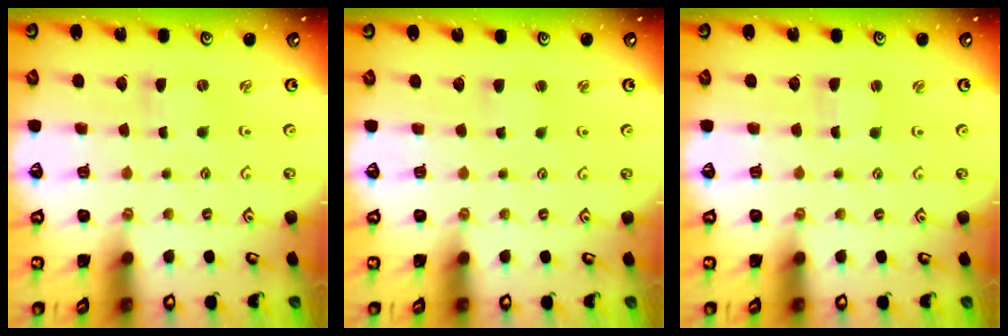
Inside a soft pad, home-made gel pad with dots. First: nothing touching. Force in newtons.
{"total": 3.0, "press": 3.0, "slide": 0.3}
{"total": 0.9, "press": 0.9, "slide": 0.1}